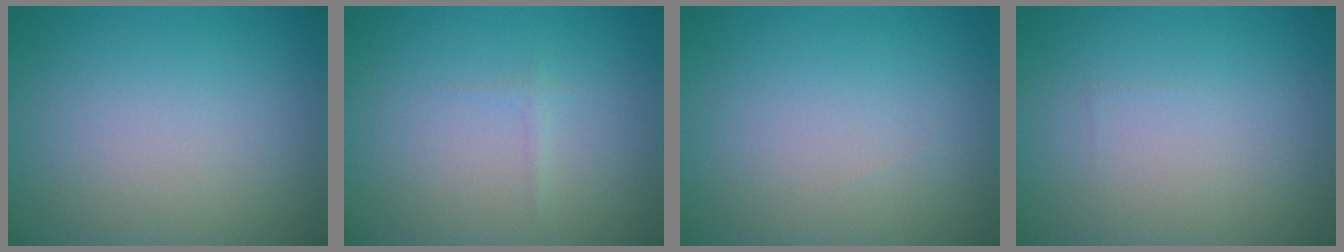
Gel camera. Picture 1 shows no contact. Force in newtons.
{"total": 0.6, "press": 0.6, "slide": 0.0}
{"total": 0.0}
{"total": 0.0}